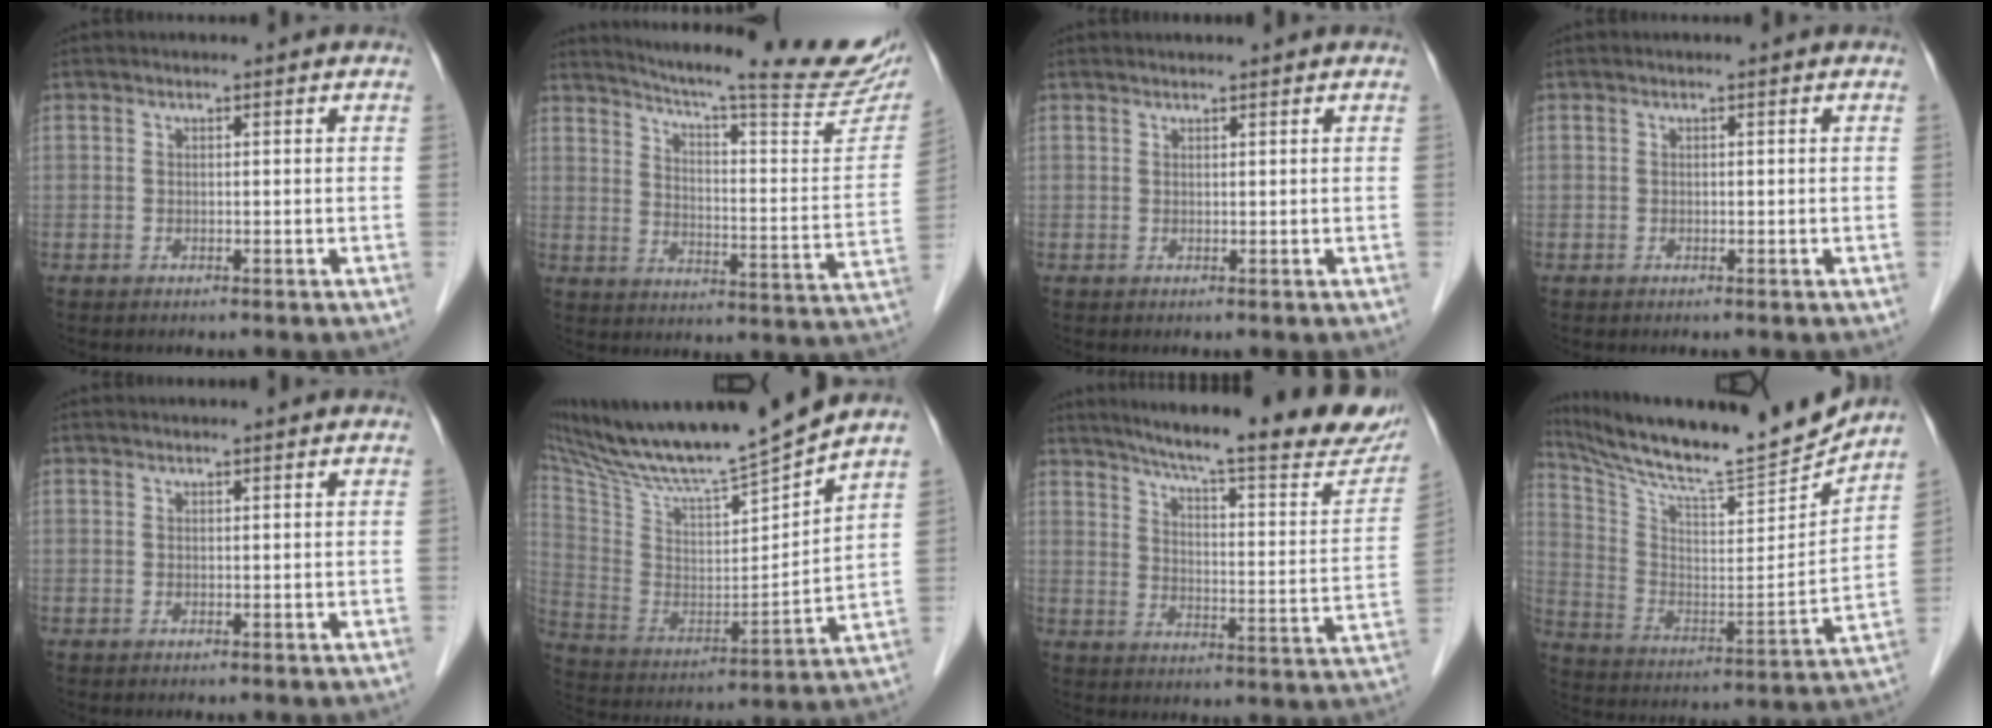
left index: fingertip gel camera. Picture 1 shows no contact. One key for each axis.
{"total": 26.1, "fx": 23.0, "fy": 1.0, "fz": 12.3, "tx": -0.185, "ty": -0.081, "tz": 0.292}
{"total": 2.5, "fx": 2.4, "fy": -0.1, "fz": 0.7, "tx": -0.010, "ty": 0.020, "tz": 0.036}
{"total": 0.0}
{"total": 1.6, "fx": 1.5, "fy": -0.1, "fz": 0.5, "tx": -0.008, "ty": 0.017, "tz": 0.026}
{"total": 20.2, "fx": 18.2, "fy": -1.2, "fz": 8.8, "tx": -0.166, "ty": -0.036, "tz": 0.313}
{"total": 25.6, "fx": 21.8, "fy": 2.5, "fz": 13.3, "tx": -0.196, "ty": -0.046, "tz": 0.275}
{"total": 19.8, "fx": 18.6, "fy": 0.4, "fz": 7.0, "tx": -0.139, "ty": -0.051, "tz": 0.300}